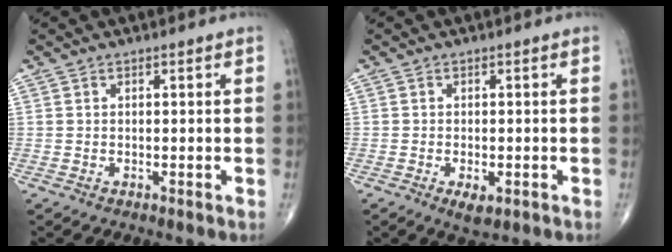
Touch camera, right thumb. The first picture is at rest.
{"total": 3.1, "force": [-1.2, 1.4, 2.4], "torque": [-0.039, -0.004, -0.015]}